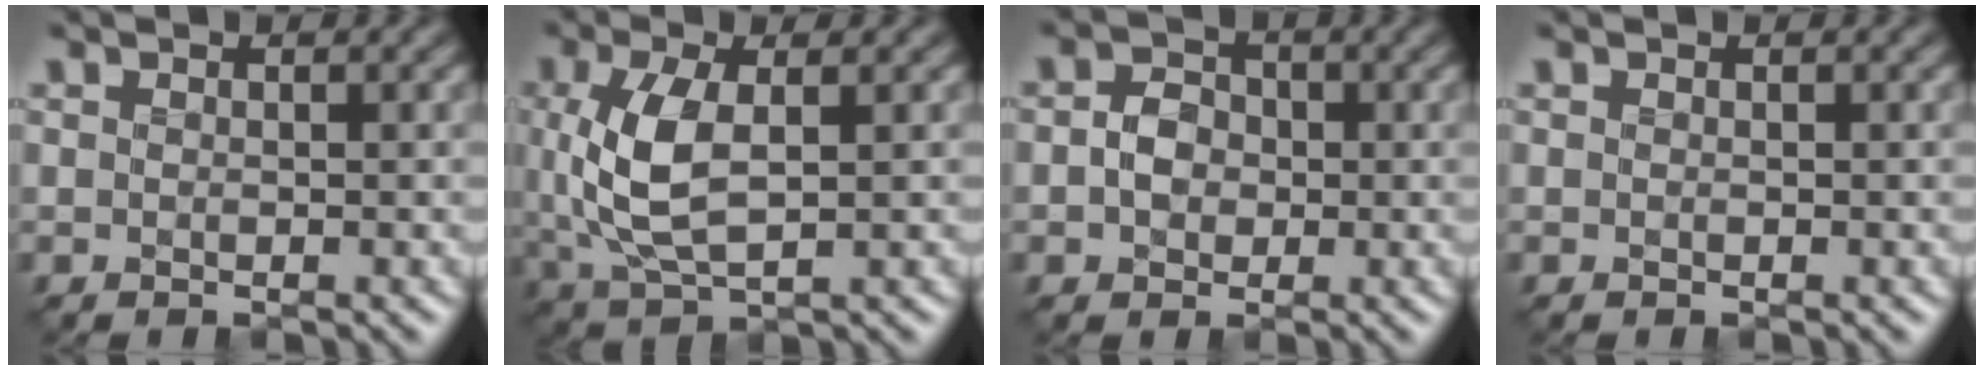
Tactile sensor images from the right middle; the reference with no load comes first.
{"total": 5.7, "force": [0.1, 2.7, 5.1], "torque": [-0.122, -0.002, 0.006]}
{"total": 2.5, "force": [-0.7, 2.0, 1.3], "torque": [-0.022, 0.002, -0.021]}
{"total": 0.0}